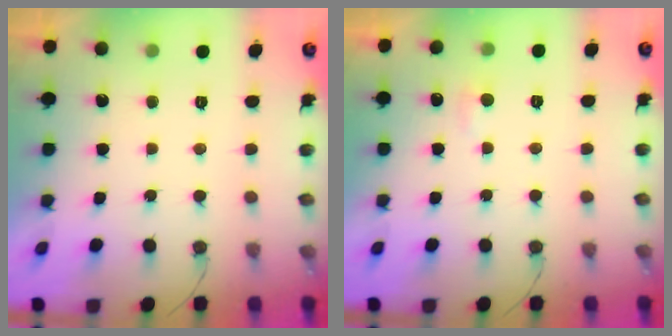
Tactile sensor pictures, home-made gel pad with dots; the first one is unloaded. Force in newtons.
{"total": 3.3, "press": 3.3, "slide": 0.4}